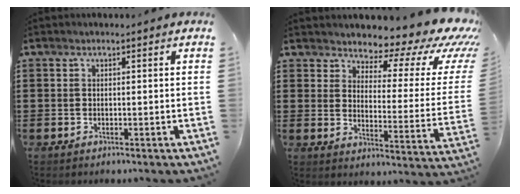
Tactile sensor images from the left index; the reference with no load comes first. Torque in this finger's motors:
{"motor_torque": [2.14, 0.00, 0.62, 0.10]}